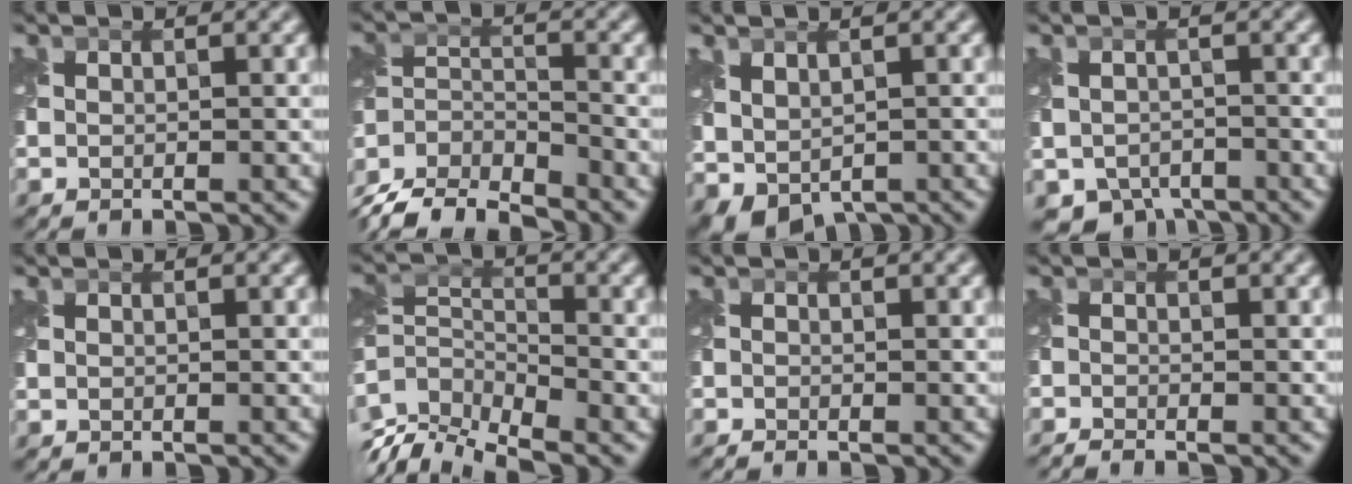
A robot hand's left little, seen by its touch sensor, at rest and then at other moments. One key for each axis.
{"total": 8.3, "fx": -7.6, "fy": 2.3, "fz": 2.4, "tx": -0.043, "ty": -0.014, "tz": -0.137}
{"total": 4.2, "fx": -0.5, "fy": 2.7, "fz": 3.3, "tx": -0.068, "ty": -0.010, "tz": 0.001}
{"total": 4.8, "fx": -3.3, "fy": 3.0, "fz": 1.7, "tx": -0.027, "ty": -0.022, "tz": -0.055}
{"total": 0.0}
{"total": 6.6, "fx": -4.1, "fy": 3.2, "fz": 4.1, "tx": -0.085, "ty": -0.011, "tz": -0.084}
{"total": 1.1, "fx": -1.1, "fy": 0.0, "fz": 0.4, "tx": -0.006, "ty": -0.011, "tz": -0.024}
{"total": 2.2, "fx": -1.9, "fy": 0.1, "fz": 0.9, "tx": -0.018, "ty": -0.010, "tz": -0.045}